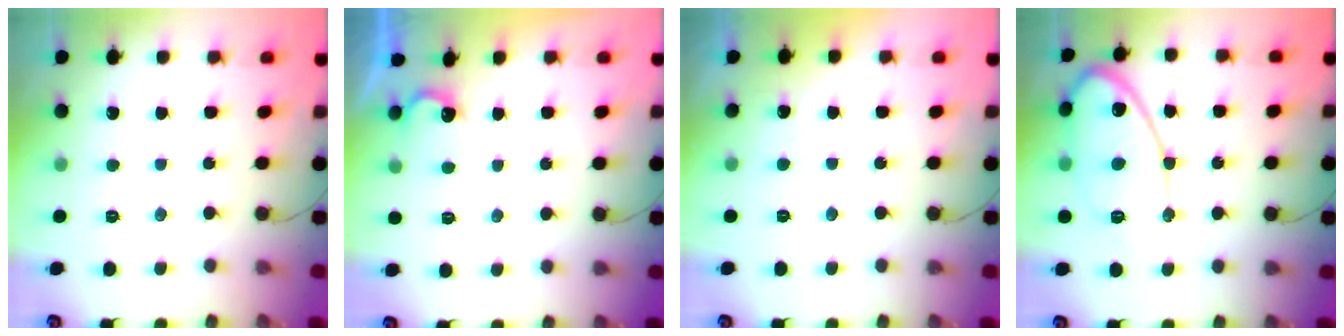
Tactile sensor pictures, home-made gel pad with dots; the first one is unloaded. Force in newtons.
{"total": 4.4, "press": 4.4, "slide": 0.4}
{"total": 1.8, "press": 1.8, "slide": 0.1}
{"total": 14.5, "press": 14.4, "slide": 1.3}